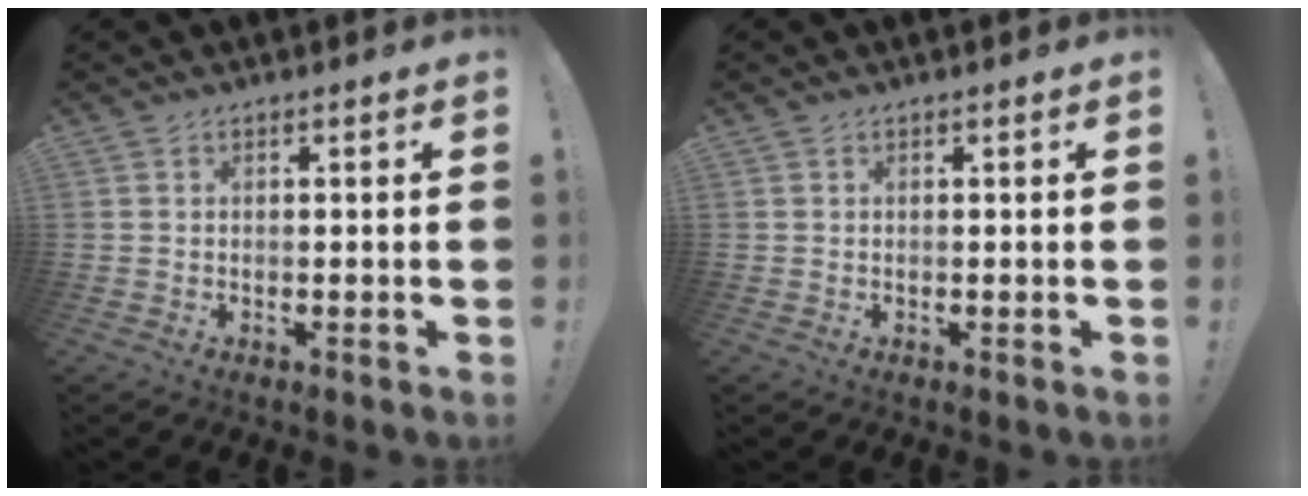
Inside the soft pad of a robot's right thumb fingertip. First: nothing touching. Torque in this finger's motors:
{"motor_torque": [0.22, 0.10, 0.16, -0.06, 0.00]}